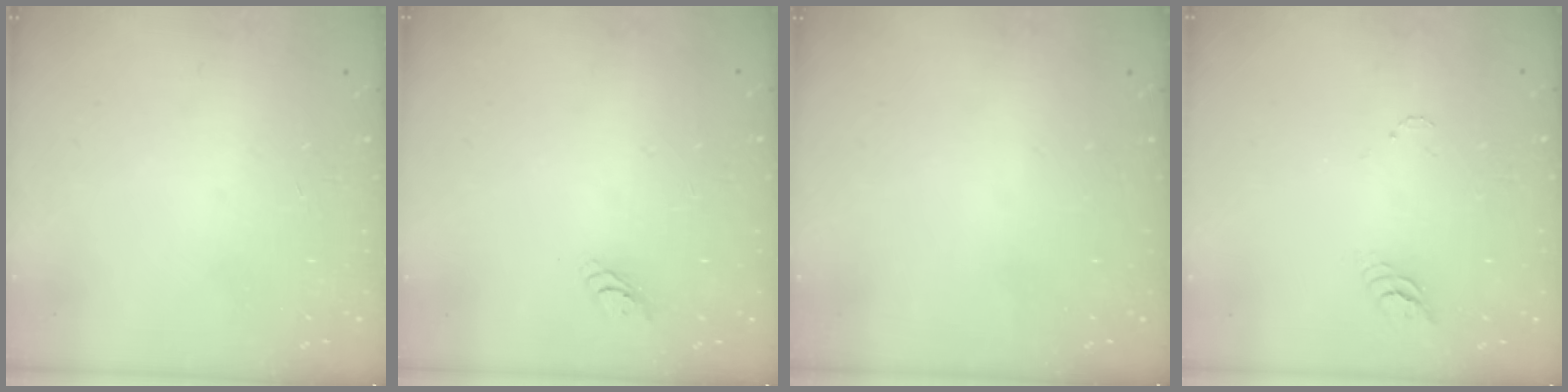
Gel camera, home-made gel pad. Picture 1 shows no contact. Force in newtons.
{"total": 2.8, "press": 2.8, "slide": 0.3}
{"total": 0.0}
{"total": 3.4, "press": 3.4, "slide": 0.3}